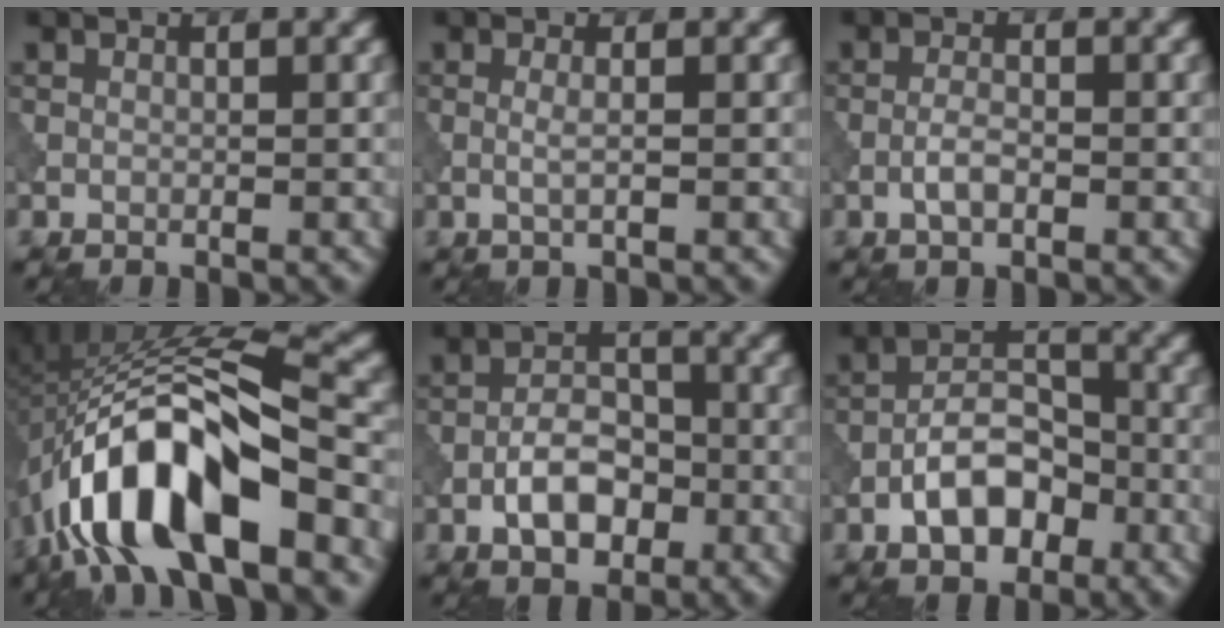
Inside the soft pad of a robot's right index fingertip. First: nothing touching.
{"total": 1.2, "force": [0.0, 0.3, 1.2], "torque": [-0.022, -0.001, -0.004]}
{"total": 1.8, "force": [-0.8, 0.7, 1.5], "torque": [-0.032, 0.003, -0.019]}
{"total": 13.6, "force": [-6.5, 4.7, 10.9], "torque": [-0.198, 0.018, -0.116]}
{"total": 4.8, "force": [-2.0, 2.8, 3.4], "torque": [-0.050, 0.009, -0.037]}
{"total": 5.9, "force": [-2.6, 3.4, 4.1], "torque": [-0.060, 0.011, -0.050]}